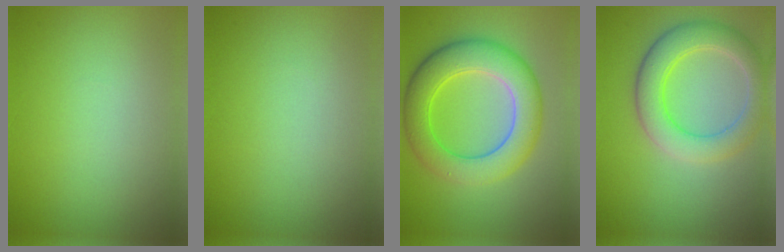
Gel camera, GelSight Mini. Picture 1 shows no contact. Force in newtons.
{"total": 0.0}
{"total": 7.5, "press": 7.5, "slide": 0.2}
{"total": 5.3, "press": 5.3, "slide": 0.4}